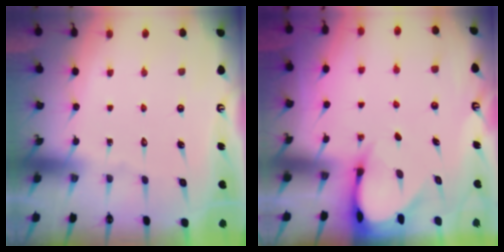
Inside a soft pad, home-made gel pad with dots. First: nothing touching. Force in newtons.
{"total": 4.0, "press": 4.0, "slide": 0.3}